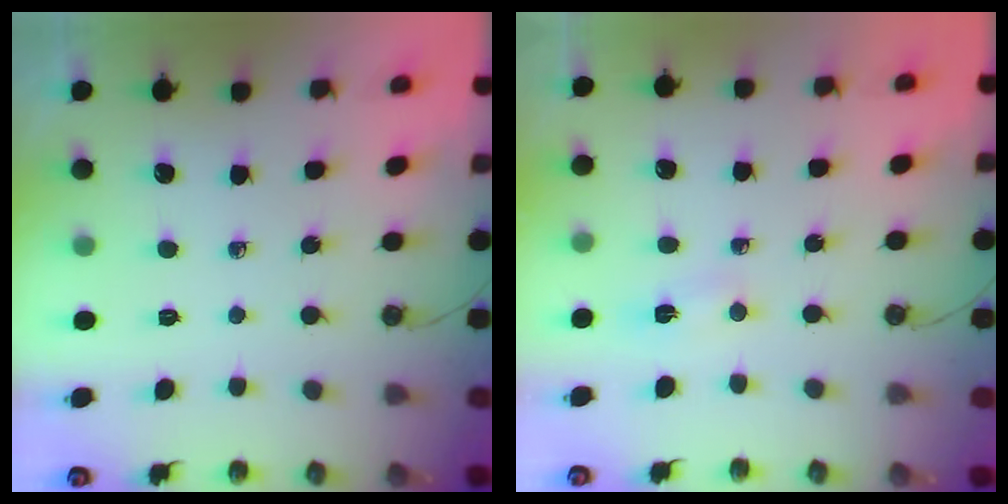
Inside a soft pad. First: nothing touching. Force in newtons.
{"total": 2.0, "press": 1.5, "slide": 1.3}